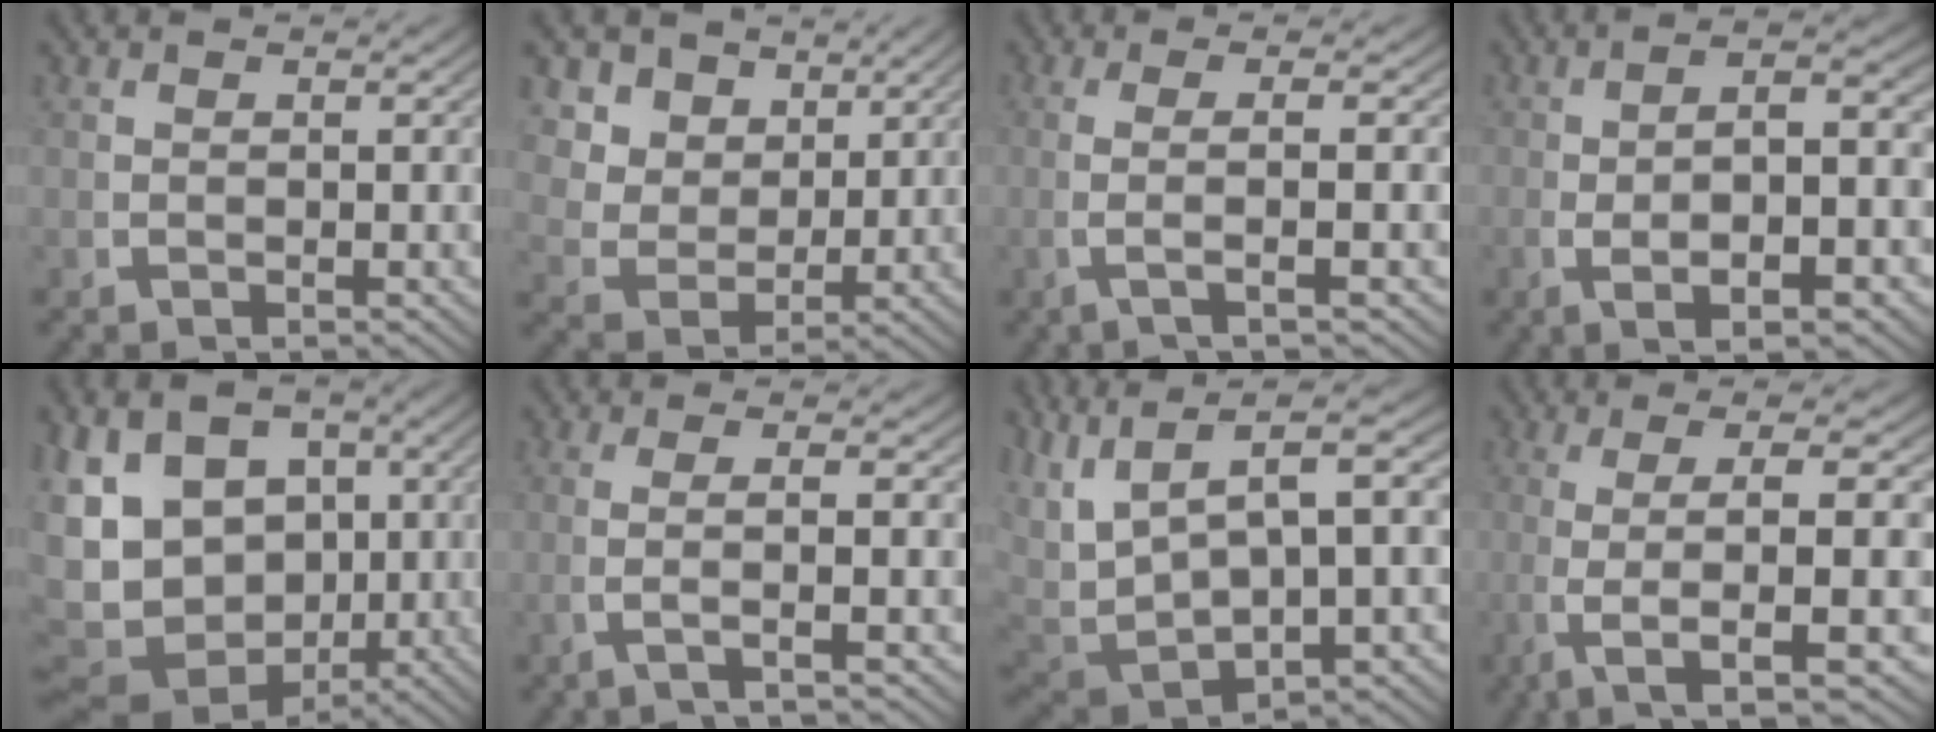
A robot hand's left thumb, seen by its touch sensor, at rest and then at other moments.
{"total": 9.1, "force": [2.2, 7.4, 4.9], "torque": [-0.122, -0.031, 0.044]}
{"total": 4.9, "force": [-0.1, 0.4, 4.9], "torque": [-0.106, 0.003, 0.001]}
{"total": 7.4, "force": [-0.9, 2.5, 7.0], "torque": [-0.119, -0.001, -0.007]}
{"total": 15.8, "force": [-0.7, 12.4, 9.7], "torque": [-0.210, -0.051, 0.005]}
{"total": 4.1, "force": [-0.4, 0.2, 4.1], "torque": [-0.093, 0.002, -0.006]}
{"total": 12.1, "force": [2.4, 7.2, 9.4], "torque": [-0.203, -0.023, 0.061]}
{"total": 9.9, "force": [-0.6, 3.6, 9.2], "torque": [-0.195, -0.022, 0.008]}